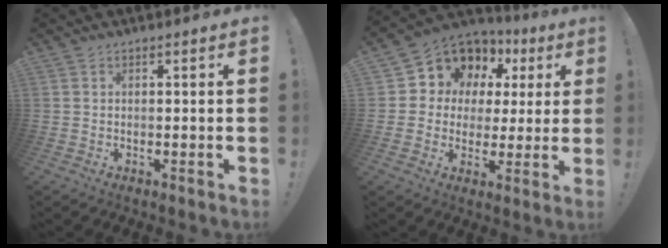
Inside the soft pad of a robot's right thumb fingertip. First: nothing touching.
{"total": 9.9, "force": [5.2, 7.8, 3.2], "torque": [-0.053, -0.043, 0.105]}